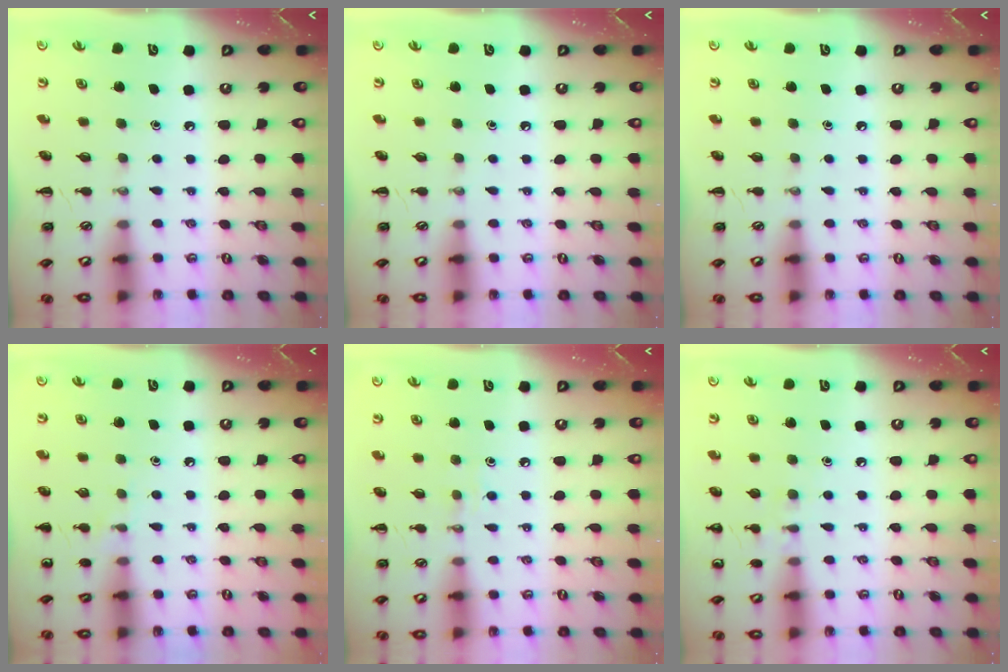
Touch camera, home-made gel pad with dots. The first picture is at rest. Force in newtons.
{"total": 0.0}
{"total": 0.0}
{"total": 4.6, "press": 4.4, "slide": 1.5}
{"total": 3.6, "press": 3.5, "slide": 1.0}
{"total": 5.3, "press": 5.0, "slide": 1.7}